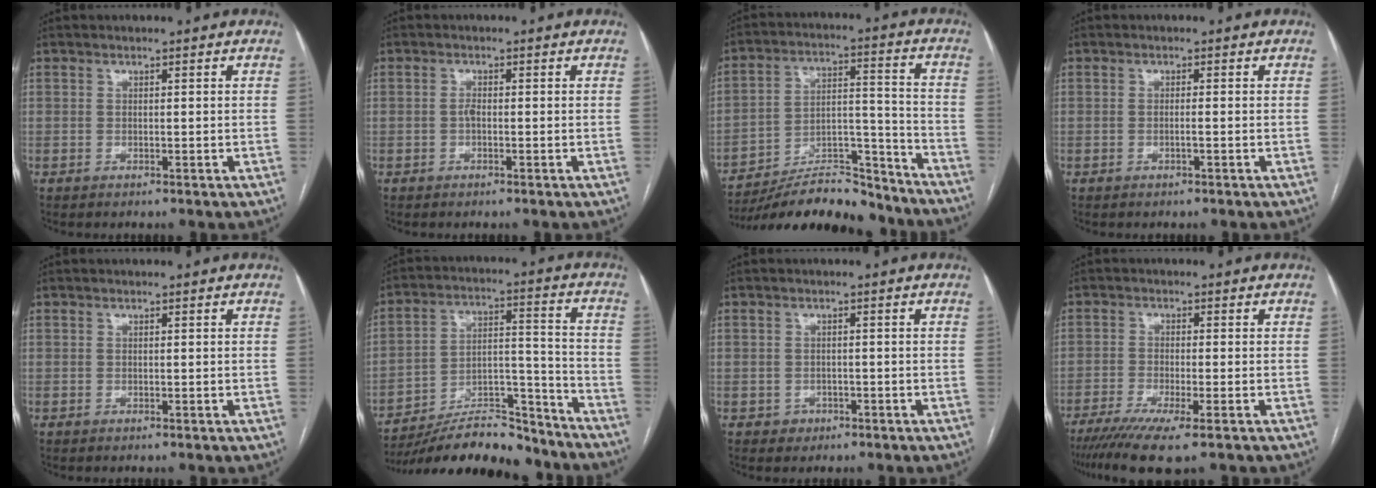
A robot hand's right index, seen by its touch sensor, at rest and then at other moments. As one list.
[{"total": 0.9, "force": [-0.3, 0.3, 0.9], "torque": [-0.018, 0.002, -0.006]}, {"total": 18.4, "force": [-17.2, 3.9, 5.3], "torque": [-0.095, 0.034, -0.272]}, {"total": 0.9, "force": [-0.3, -0.1, 0.8], "torque": [-0.015, 0.001, -0.005]}, {"total": 0.0}, {"total": 19.2, "force": [-17.7, 4.3, 5.9], "torque": [-0.102, 0.033, -0.281]}, {"total": 1.3, "force": [-0.6, 1.1, 0.1], "torque": [-0.001, 0.005, -0.006]}, {"total": 8.9, "force": [-6.2, 0.4, 6.3], "torque": [-0.102, -0.019, -0.100]}]